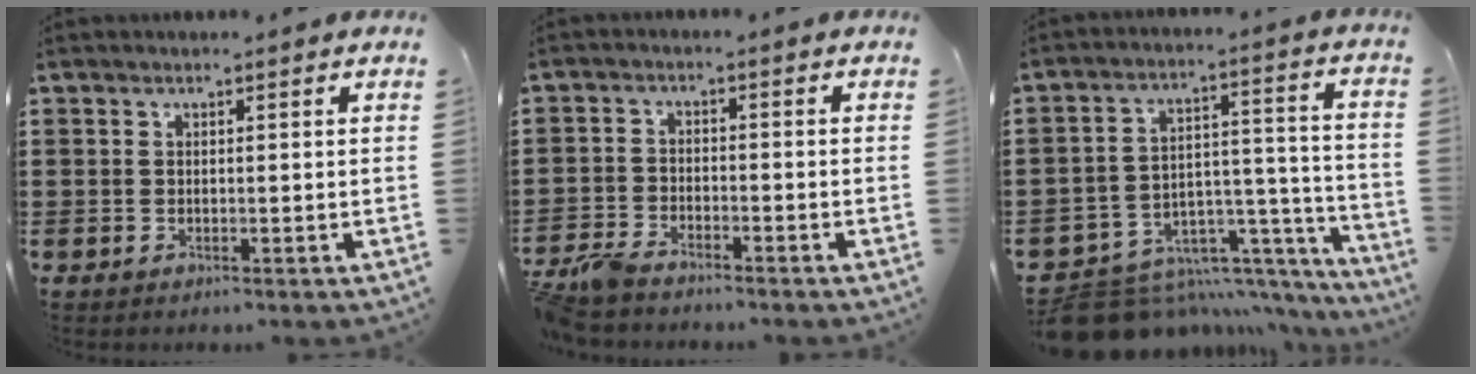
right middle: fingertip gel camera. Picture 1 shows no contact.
{"total": 3.9, "force": [-3.7, 0.6, 0.9], "torque": [-0.039, -0.004, -0.082]}
{"total": 8.8, "force": [-7.9, 3.6, 1.5], "torque": [-0.023, 0.014, -0.140]}